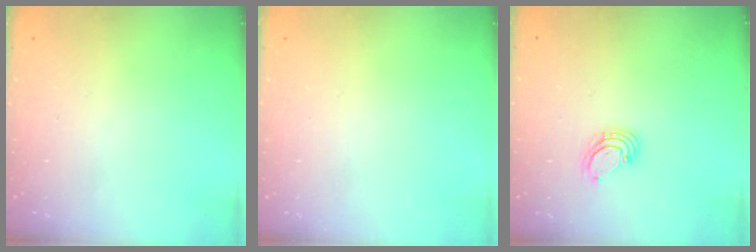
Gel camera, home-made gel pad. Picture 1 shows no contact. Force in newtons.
{"total": 0.0}
{"total": 1.6, "press": 1.6, "slide": 0.1}